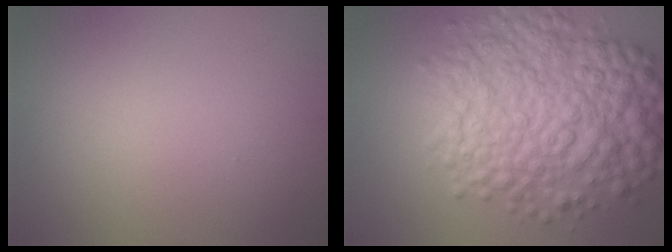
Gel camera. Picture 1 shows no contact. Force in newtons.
{"total": 9.3, "press": 9.3, "slide": 0.1}